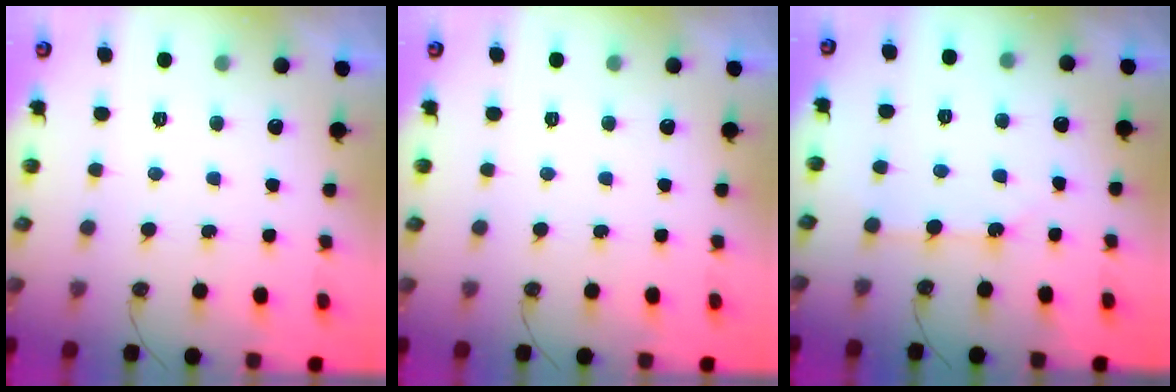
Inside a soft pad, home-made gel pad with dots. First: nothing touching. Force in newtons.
{"total": 0.0}
{"total": 1.8, "press": 1.8, "slide": 0.1}